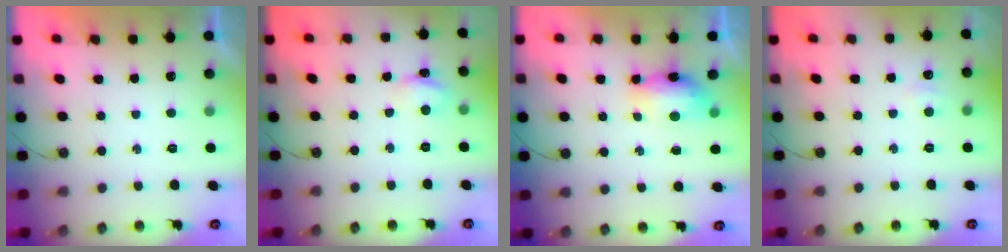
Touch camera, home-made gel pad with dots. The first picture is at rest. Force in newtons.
{"total": 3.1, "press": 3.1, "slide": 0.3}
{"total": 8.4, "press": 8.0, "slide": 2.8}
{"total": 3.5, "press": 3.4, "slide": 0.5}